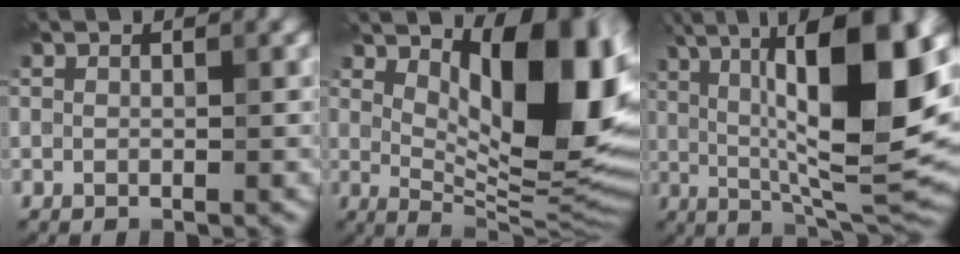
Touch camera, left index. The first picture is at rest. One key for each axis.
{"total": 13.6, "fx": 3.7, "fy": 5.6, "fz": 11.8, "tx": -0.147, "ty": 0.000, "tz": 0.061}
{"total": 15.7, "fx": 3.7, "fy": 4.5, "fz": 14.6, "tx": -0.218, "ty": 0.010, "tz": 0.054}